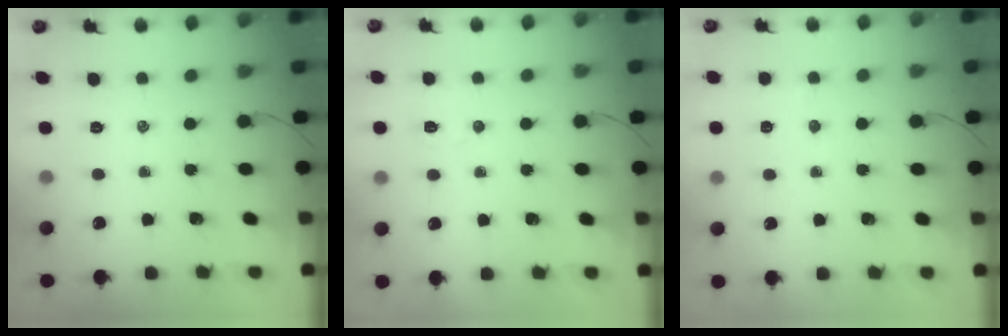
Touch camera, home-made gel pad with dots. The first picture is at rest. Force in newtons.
{"total": 4.3, "press": 4.1, "slide": 1.1}
{"total": 3.4, "press": 3.2, "slide": 1.0}